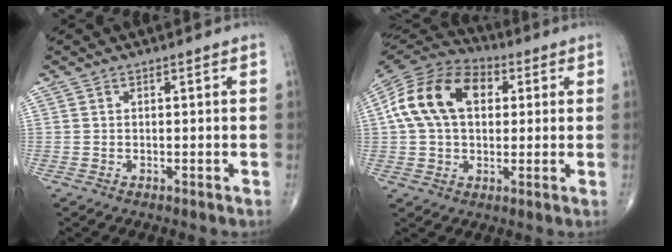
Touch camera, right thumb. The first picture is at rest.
{"total": 16.7, "force": [3.4, 11.2, 11.9], "torque": [-0.208, 0.023, 0.052]}